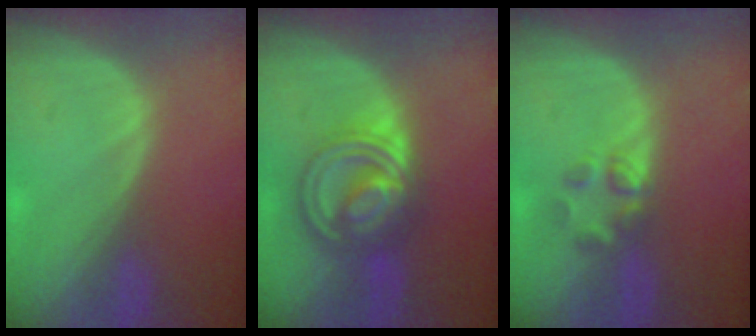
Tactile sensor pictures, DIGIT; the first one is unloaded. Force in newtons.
{"total": 9.0, "press": 8.9, "slide": 0.6}
{"total": 3.1, "press": 3.0, "slide": 0.8}